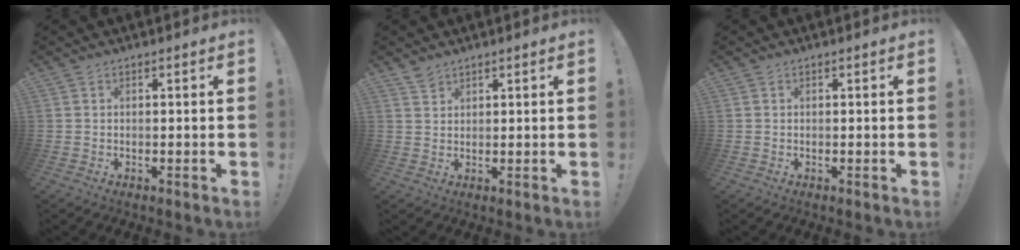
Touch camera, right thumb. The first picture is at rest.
{"total": 2.6, "force": [2.3, 0.8, 0.9], "torque": [-0.003, -0.016, 0.041]}
{"total": 0.0}